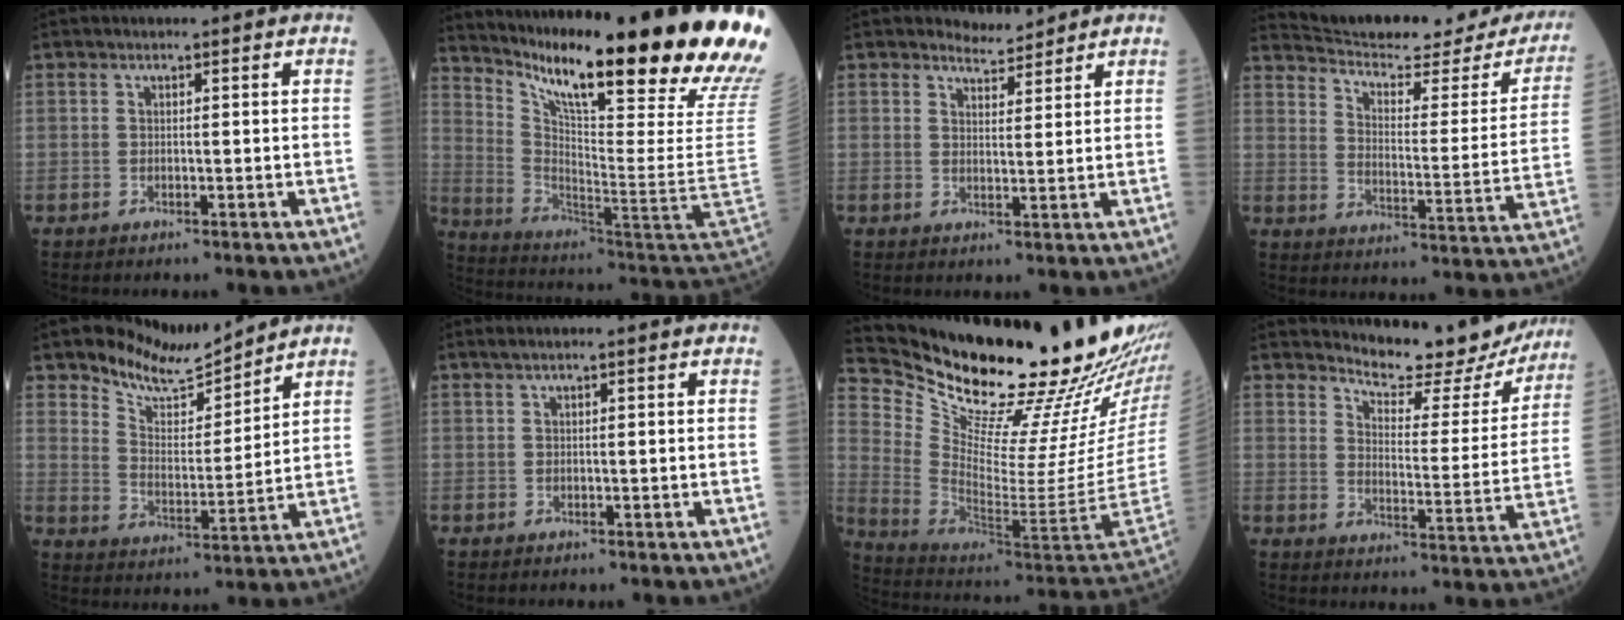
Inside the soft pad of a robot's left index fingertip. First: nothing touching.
{"total": 32.0, "force": [22.9, -1.5, 22.3], "torque": [-0.271, -0.099, 0.324]}
{"total": 2.7, "force": [2.7, 0.5, -0.3], "torque": [0.008, -0.002, 0.047]}
{"total": 24.8, "force": [23.2, 3.8, 8.1], "torque": [-0.122, -0.072, 0.292]}
{"total": 7.4, "force": [7.3, 1.4, 0.7], "torque": [-0.016, -0.008, 0.140]}
{"total": 1.6, "force": [1.2, -0.3, 1.0], "torque": [-0.018, 0.020, 0.026]}
{"total": 29.3, "force": [24.8, 1.3, 15.6], "torque": [-0.258, -0.099, 0.366]}
{"total": 15.5, "force": [14.5, 3.5, 3.9], "torque": [-0.042, -0.041, 0.172]}